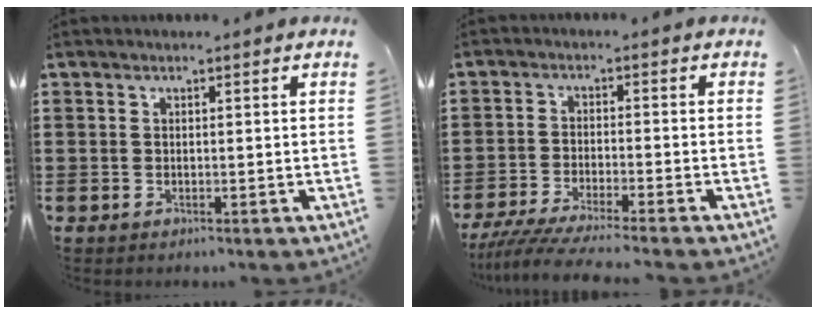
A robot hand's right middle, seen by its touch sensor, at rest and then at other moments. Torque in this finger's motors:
{"motor_torque": [1.17, -0.97, 0.38, 0.05]}